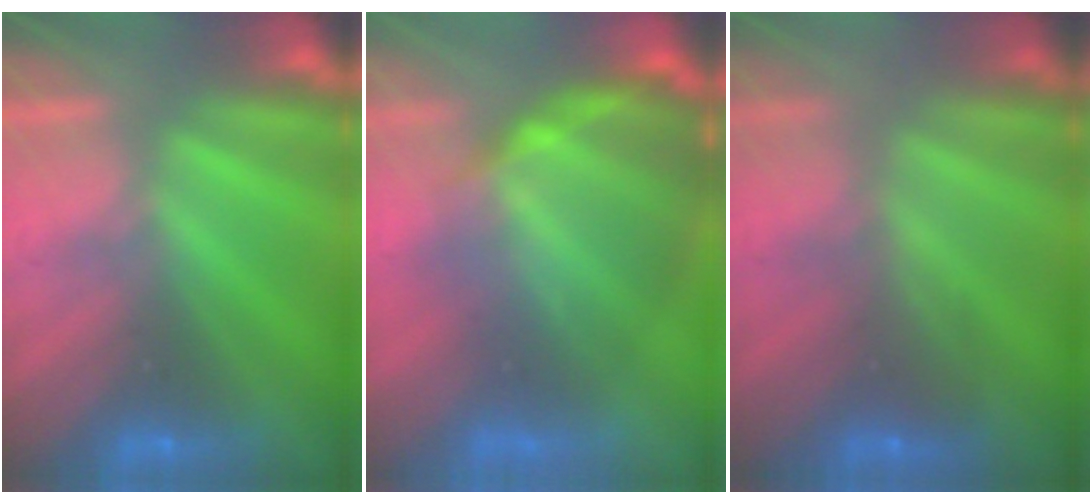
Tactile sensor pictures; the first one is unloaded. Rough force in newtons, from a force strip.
{"total": 7.6}
{"total": 2.0}